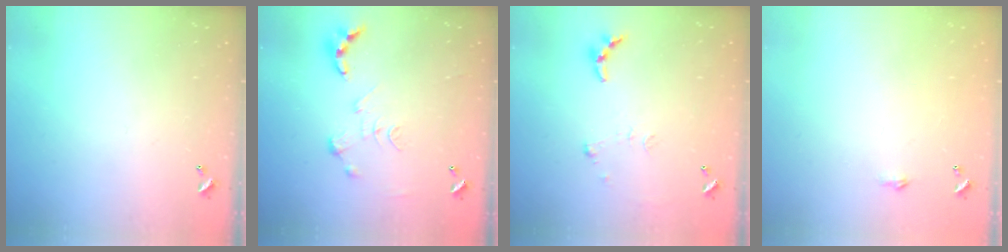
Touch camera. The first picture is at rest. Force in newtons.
{"total": 0.0}
{"total": 6.2, "press": 6.2, "slide": 0.4}
{"total": 1.8, "press": 1.8, "slide": 0.3}